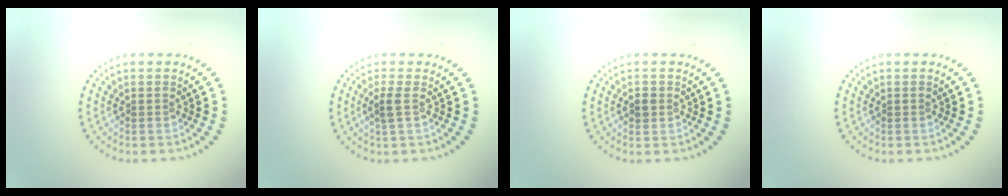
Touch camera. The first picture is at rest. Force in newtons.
{"total": 1.2, "press": 0.9, "slide": 0.7}
{"total": 1.1, "press": 1.1, "slide": 0.2}
{"total": 0.0}